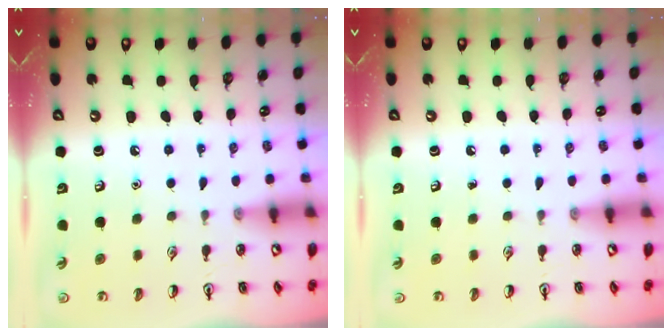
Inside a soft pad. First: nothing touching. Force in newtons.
{"total": 0.0}